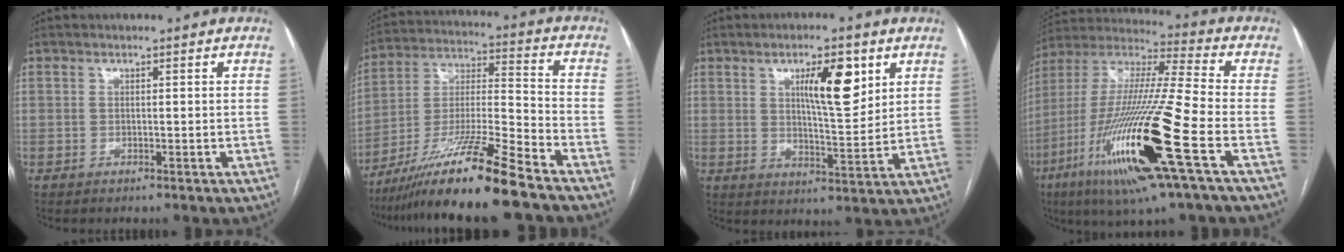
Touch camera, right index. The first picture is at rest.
{"total": 17.2, "force": [-12.8, -1.0, 11.3], "torque": [-0.226, -0.023, -0.233]}
{"total": 9.1, "force": [4.0, 2.1, 7.9], "torque": [-0.128, -0.001, 0.066]}
{"total": 24.3, "force": [-9.1, 1.4, 22.5], "torque": [-0.461, -0.038, -0.171]}